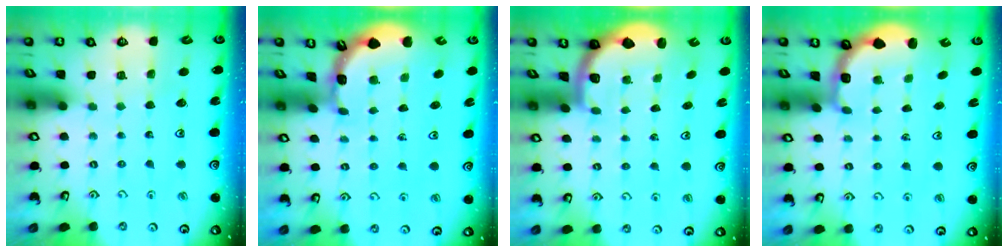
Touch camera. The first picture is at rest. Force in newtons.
{"total": 1.8, "press": 1.8, "slide": 0.1}
{"total": 1.9, "press": 1.8, "slide": 0.5}
{"total": 3.0, "press": 2.0, "slide": 2.3}